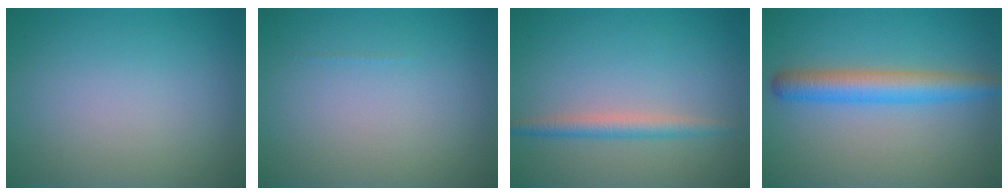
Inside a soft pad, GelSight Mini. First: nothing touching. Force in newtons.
{"total": 0.0}
{"total": 2.2, "press": 2.2, "slide": 0.0}
{"total": 4.3, "press": 4.3, "slide": 0.1}